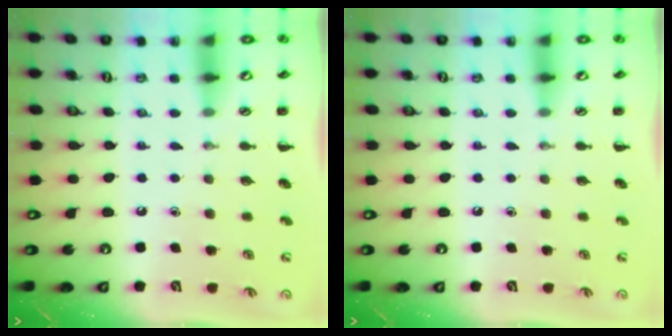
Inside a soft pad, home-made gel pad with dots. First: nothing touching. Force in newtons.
{"total": 0.0}